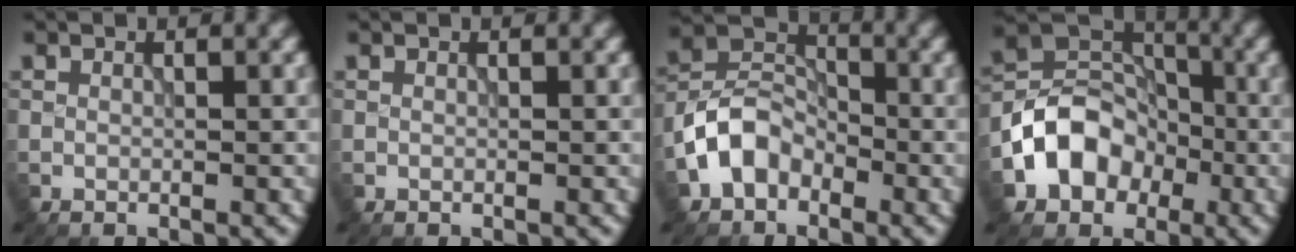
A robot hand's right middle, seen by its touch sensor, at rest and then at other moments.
{"total": 0.0}
{"total": 5.0, "force": [-2.5, 3.5, 2.5], "torque": [-0.049, 0.009, -0.059]}
{"total": 6.5, "force": [-2.7, 5.1, 3.0], "torque": [-0.031, 0.007, -0.054]}